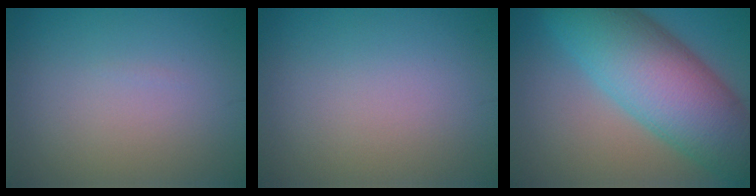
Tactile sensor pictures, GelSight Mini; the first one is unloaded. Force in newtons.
{"total": 0.0}
{"total": 12.8, "press": 12.8, "slide": 0.2}